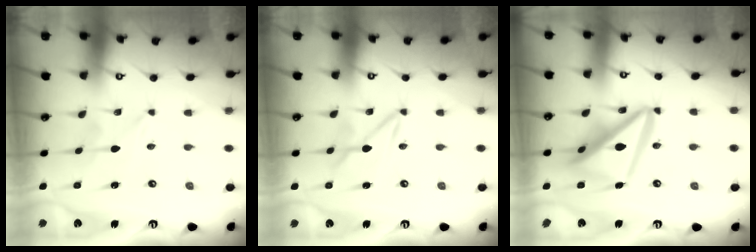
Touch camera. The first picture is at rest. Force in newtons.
{"total": 2.0, "press": 2.0, "slide": 0.1}
{"total": 17.0, "press": 16.9, "slide": 2.1}